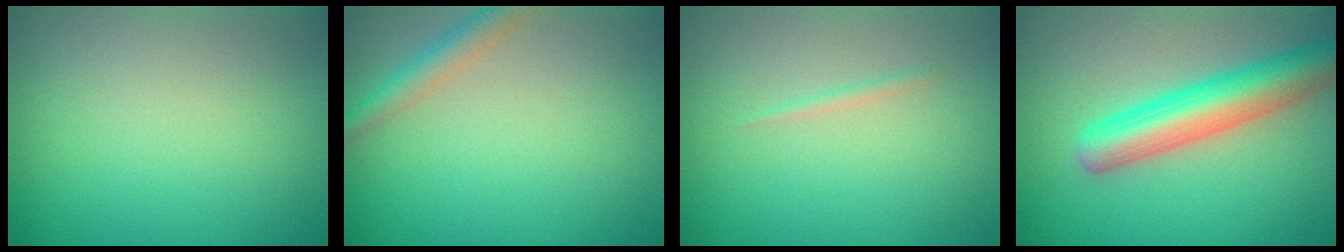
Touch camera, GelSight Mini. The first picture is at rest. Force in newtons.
{"total": 2.4, "press": 2.4, "slide": 0.1}
{"total": 0.5, "press": 0.5, "slide": 0.0}
{"total": 6.3, "press": 6.3, "slide": 0.4}